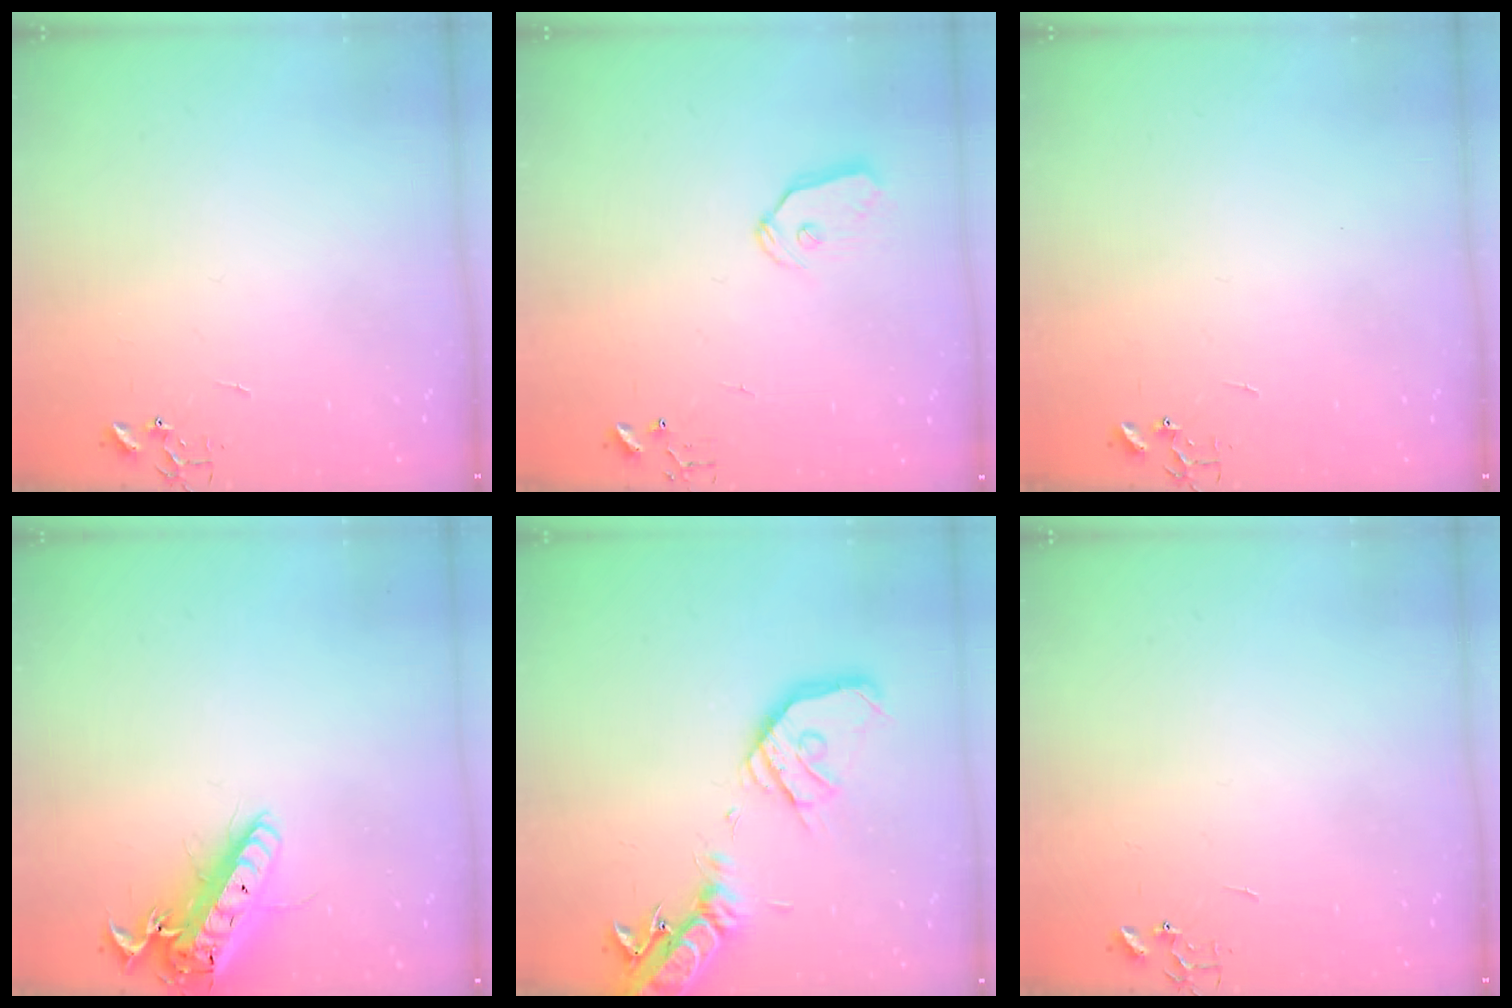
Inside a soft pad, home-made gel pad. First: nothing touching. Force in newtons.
{"total": 7.2, "press": 7.2, "slide": 0.4}
{"total": 0.0}
{"total": 18.2, "press": 18.0, "slide": 3.0}
{"total": 20.7, "press": 20.4, "slide": 3.6}
{"total": 0.0}